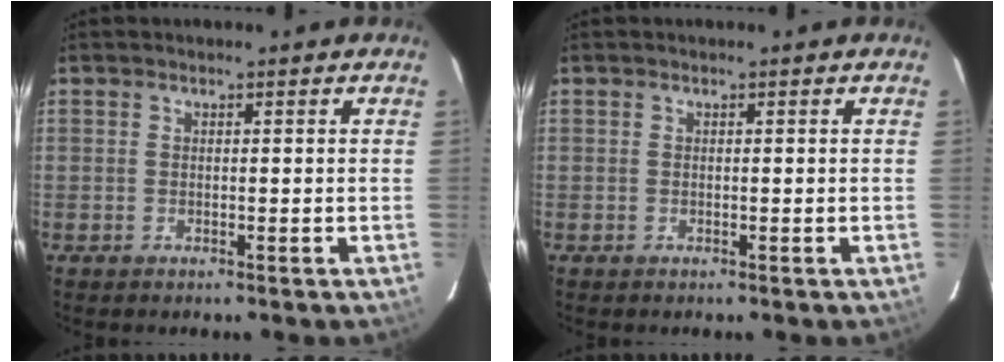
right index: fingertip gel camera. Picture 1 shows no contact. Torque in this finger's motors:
{"motor_torque": [0.00, 0.00, 0.00, 0.00]}